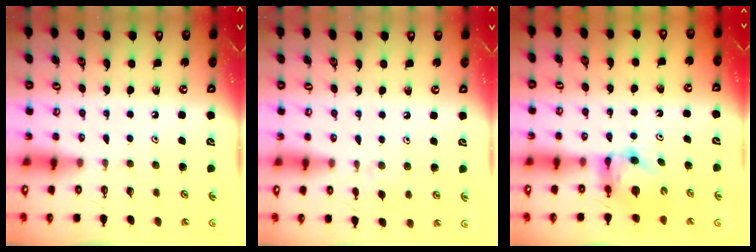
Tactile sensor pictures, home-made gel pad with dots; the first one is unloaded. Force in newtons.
{"total": 4.8, "press": 4.7, "slide": 0.7}
{"total": 6.4, "press": 6.4, "slide": 0.5}